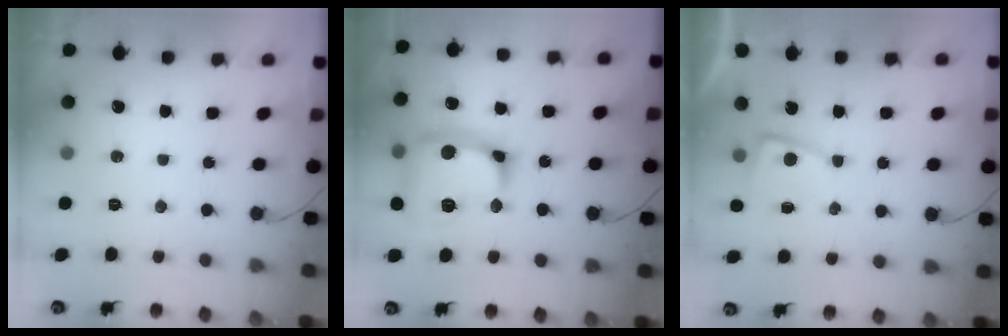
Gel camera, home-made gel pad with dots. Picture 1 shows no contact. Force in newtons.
{"total": 19.9, "press": 19.8, "slide": 1.9}
{"total": 2.7, "press": 2.7, "slide": 0.3}